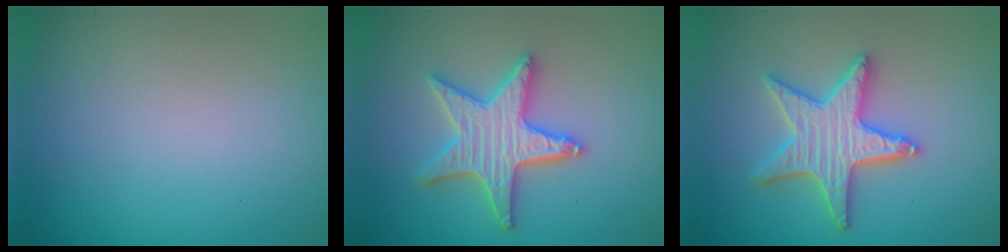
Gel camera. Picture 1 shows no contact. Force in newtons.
{"total": 4.9, "press": 4.9, "slide": 0.9}
{"total": 4.9, "press": 4.9, "slide": 0.9}